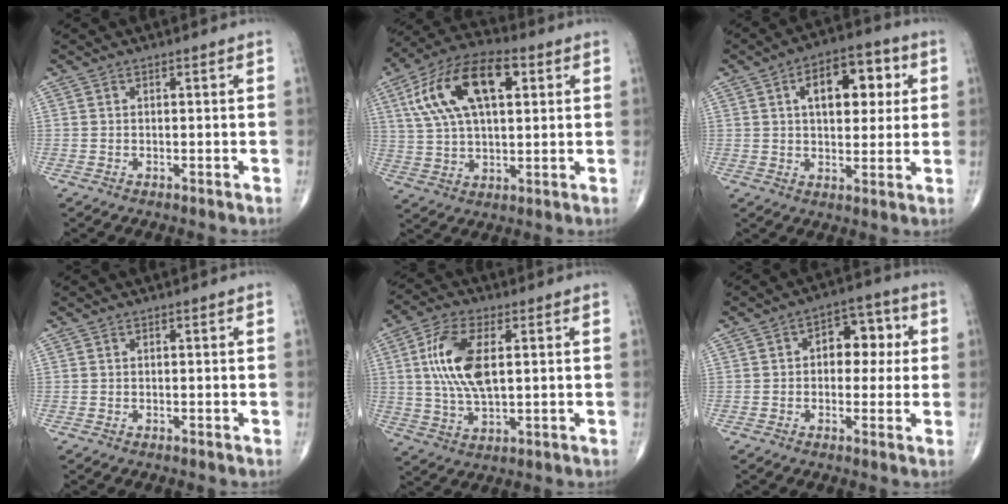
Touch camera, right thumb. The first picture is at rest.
{"total": 17.7, "force": [5.7, 8.7, 14.3], "torque": [-0.261, 0.016, 0.100]}
{"total": 12.9, "force": [3.6, 7.0, 10.2], "torque": [-0.112, 0.009, 0.050]}
{"total": 0.0}
{"total": 12.4, "force": [2.3, 5.7, 10.8], "torque": [-0.222, -0.001, 0.045]}
{"total": 8.6, "force": [1.2, 5.6, 6.4], "torque": [-0.044, 0.021, 0.010]}